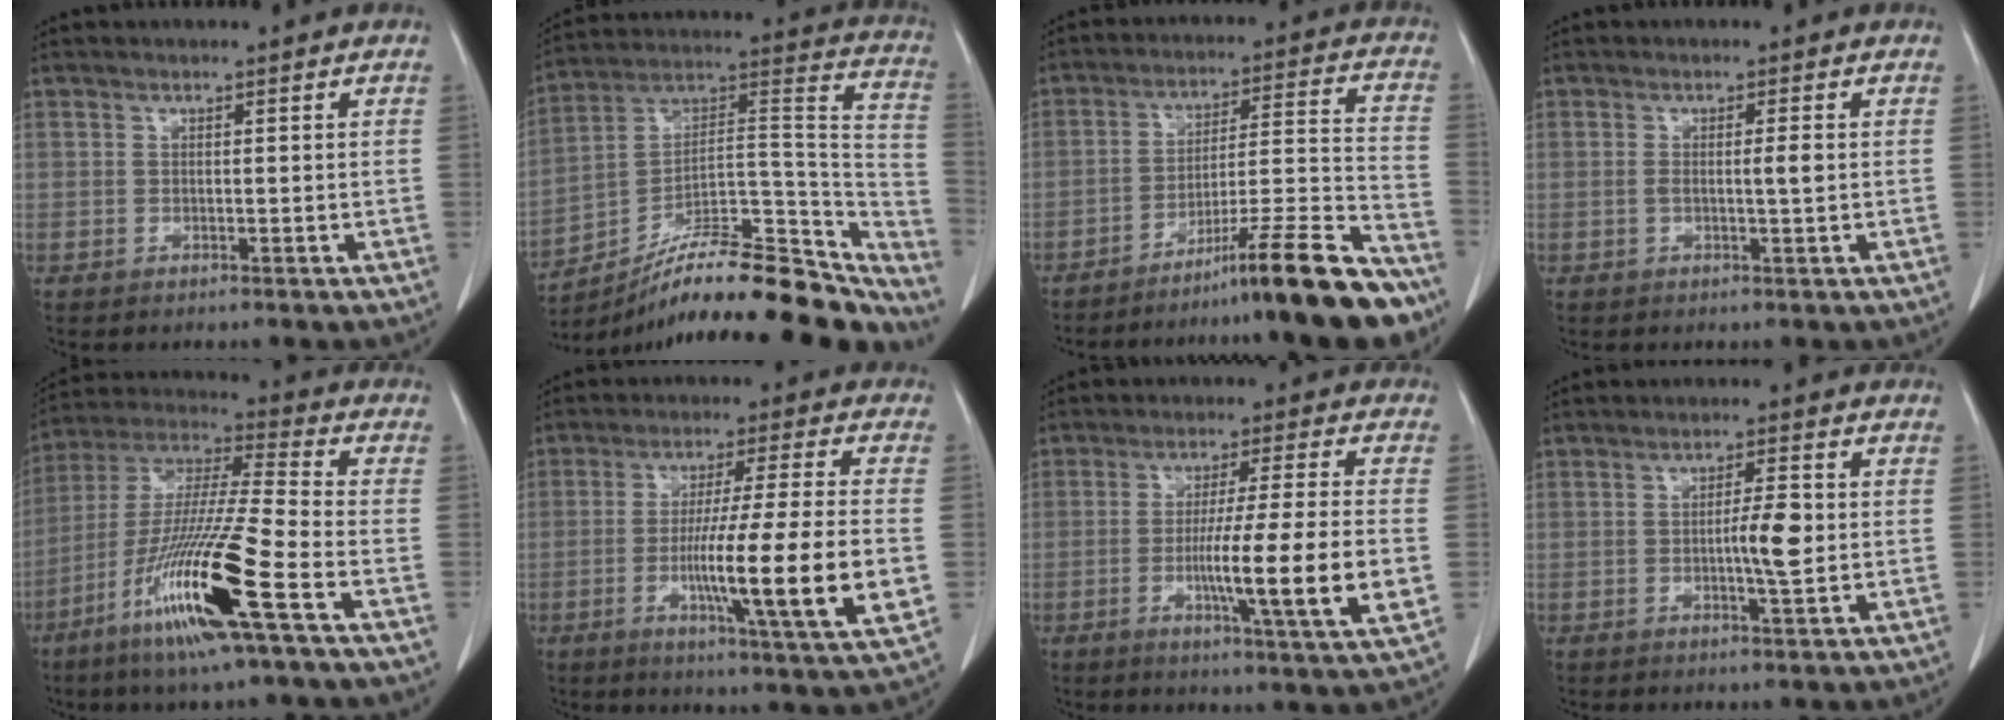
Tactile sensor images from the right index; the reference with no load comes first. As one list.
[{"total": 26.5, "force": [-22.2, 6.8, 12.9], "torque": [-0.119, 0.054, -0.331]}, {"total": 17.7, "force": [-13.8, -0.4, 11.0], "torque": [-0.132, 0.023, -0.218]}, {"total": 2.2, "force": [0.0, 0.0, 2.2], "torque": [-0.040, -0.001, -0.002]}, {"total": 18.2, "force": [-8.3, -0.3, 16.2], "torque": [-0.344, -0.037, -0.162]}, {"total": 17.3, "force": [-3.4, -0.6, 17.0], "torque": [-0.268, -0.018, -0.059]}, {"total": 14.4, "force": [-2.8, -0.7, 14.1], "torque": [-0.235, -0.019, -0.052]}, {"total": 4.7, "force": [-0.3, 0.4, 4.7], "torque": [-0.078, -0.001, -0.004]}]